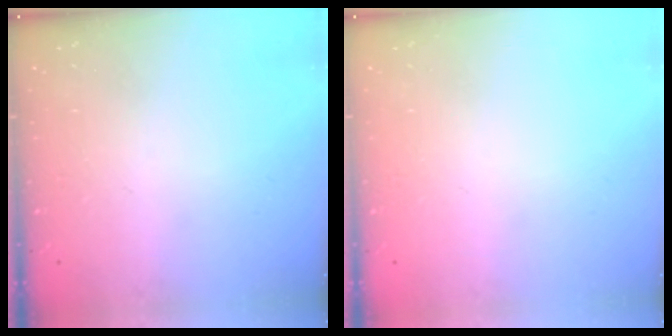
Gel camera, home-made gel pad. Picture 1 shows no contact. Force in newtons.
{"total": 0.0}